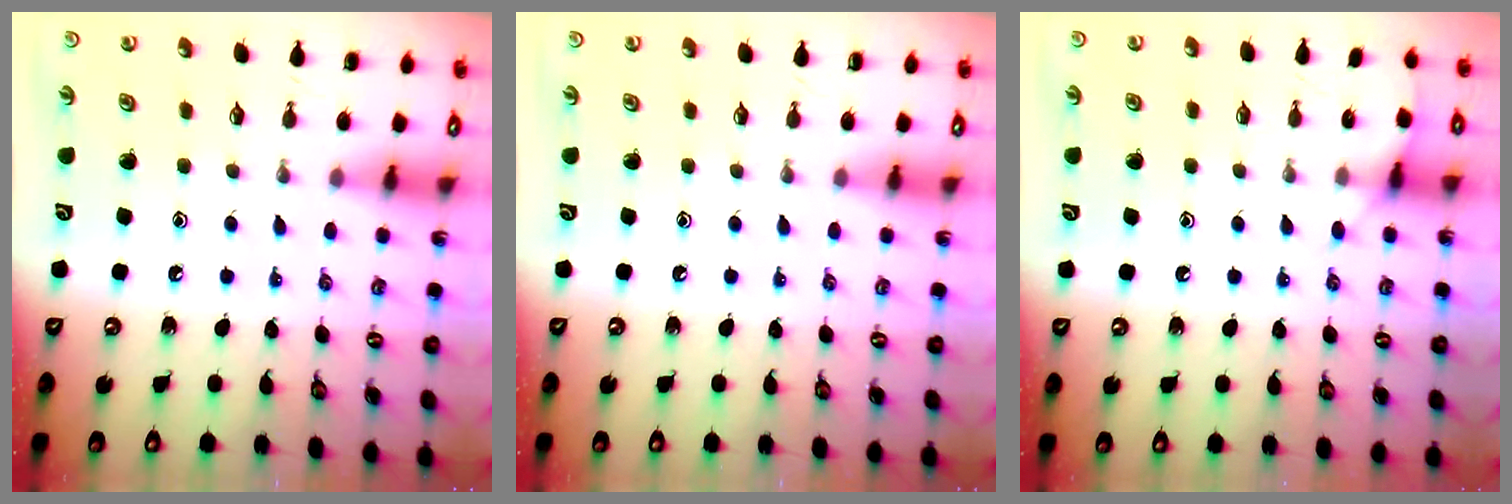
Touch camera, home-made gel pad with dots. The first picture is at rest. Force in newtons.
{"total": 0.0}
{"total": 5.7, "press": 5.7, "slide": 0.7}